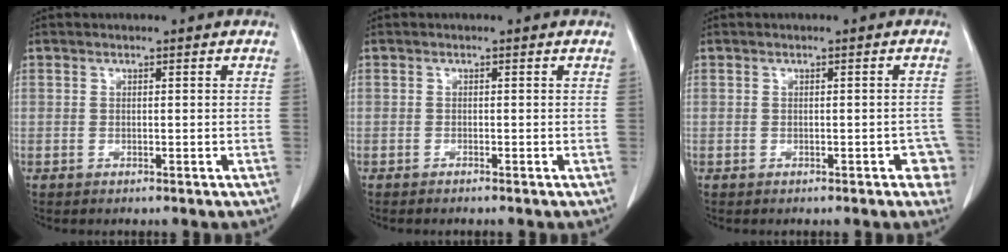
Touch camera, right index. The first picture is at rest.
{"total": 0.5, "force": [-0.5, -0.1, 0.1], "torque": [-0.005, -0.001, -0.010]}
{"total": 2.9, "force": [-1.2, 1.3, 2.3], "torque": [-0.010, 0.005, -0.011]}